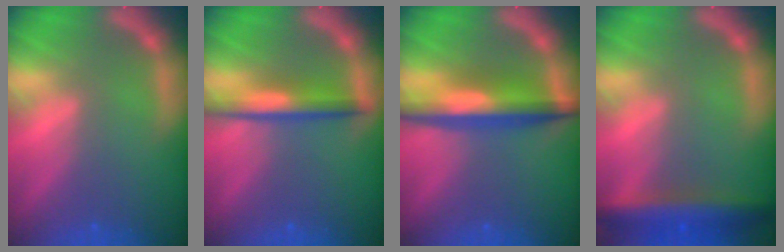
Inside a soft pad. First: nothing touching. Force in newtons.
{"total": 4.0}
{"total": 6.5}
{"total": 6.0}